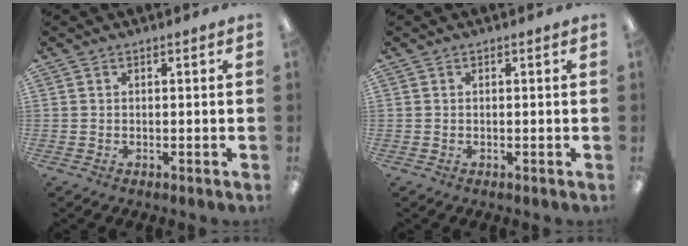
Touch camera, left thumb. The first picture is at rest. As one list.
[{"total": 0.0}]